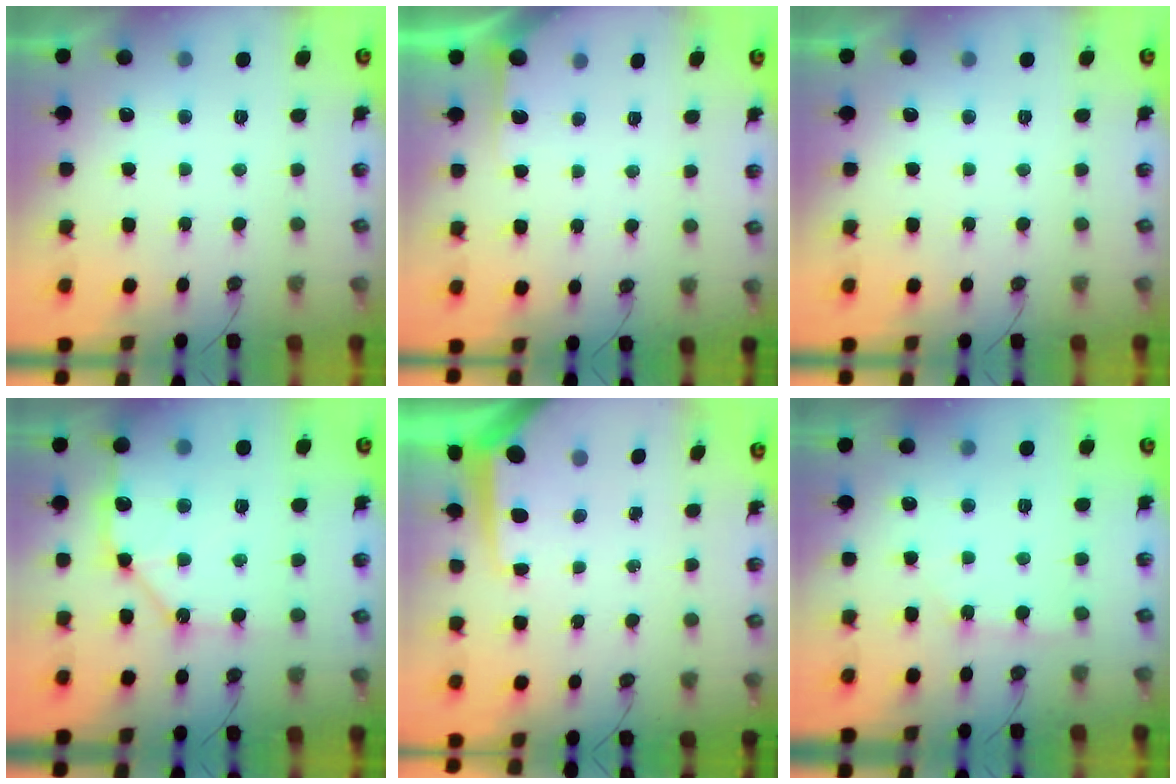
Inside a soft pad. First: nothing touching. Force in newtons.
{"total": 3.3, "press": 3.3, "slide": 0.3}
{"total": 0.0}
{"total": 14.2, "press": 14.1, "slide": 1.7}
{"total": 7.4, "press": 7.4, "slide": 0.7}
{"total": 2.2, "press": 2.2, "slide": 0.2}